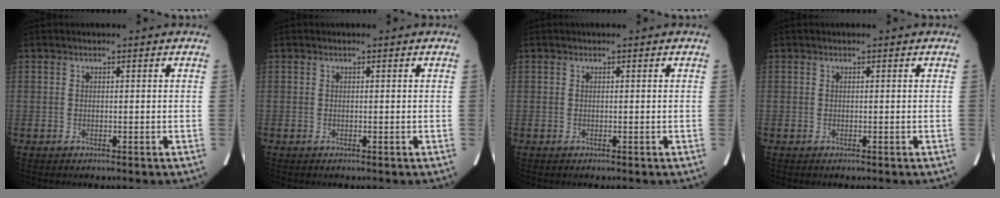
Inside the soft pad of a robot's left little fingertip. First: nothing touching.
{"total": 0.0}
{"total": 0.0}
{"total": 0.0}